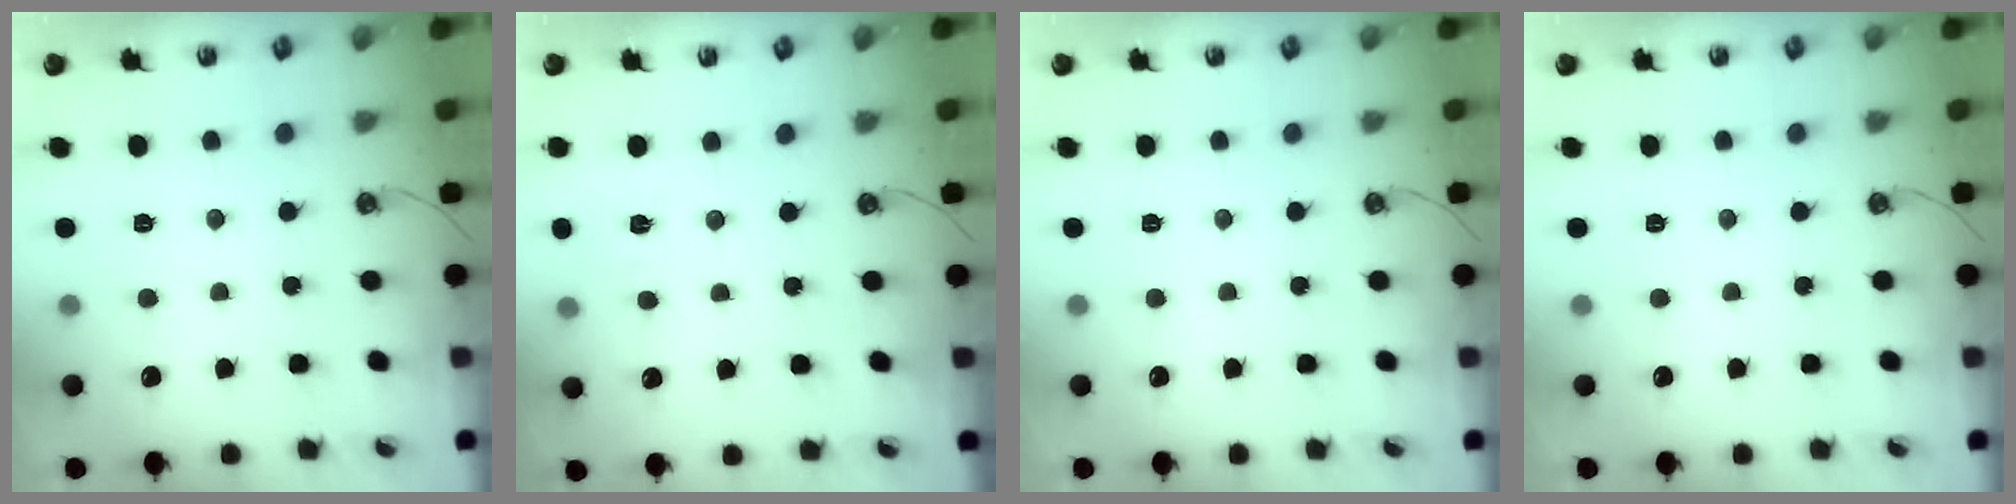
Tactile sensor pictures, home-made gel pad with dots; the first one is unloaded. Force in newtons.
{"total": 5.3, "press": 5.2, "slide": 0.7}
{"total": 0.0}
{"total": 0.0}